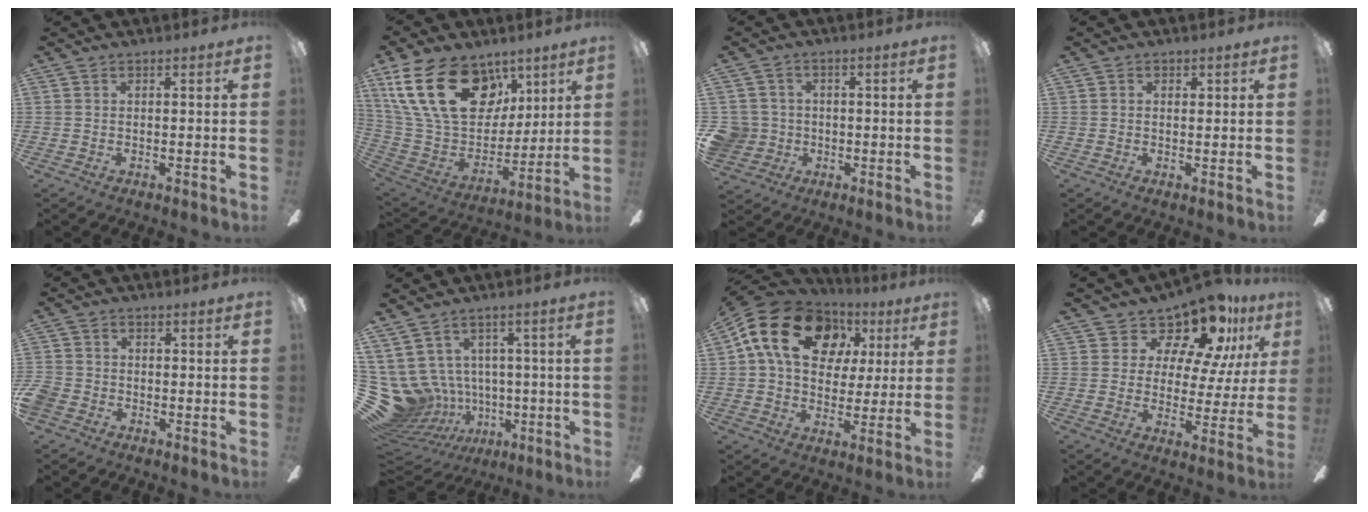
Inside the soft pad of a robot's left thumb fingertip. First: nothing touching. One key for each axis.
{"total": 26.8, "fx": 11.8, "fy": 17.4, "fz": 16.7, "tx": -0.332, "ty": -0.044, "tz": 0.214}
{"total": 6.3, "fx": -0.5, "fy": 6.1, "fz": 1.5, "tx": -0.060, "ty": 0.010, "tz": -0.009}
{"total": 0.8, "fx": 0.3, "fy": 0.6, "fz": 0.4, "tx": 0.001, "ty": 0.002, "tz": 0.002}
{"total": 3.6, "fx": -1.9, "fy": 2.7, "fz": 1.5, "tx": -0.033, "ty": 0.010, "tz": -0.038}
{"total": 11.5, "fx": 0.0, "fy": 11.0, "fz": 3.5, "tx": -0.139, "ty": -0.010, "tz": 0.026}
{"total": 18.4, "fx": 6.7, "fy": 13.6, "fz": 10.4, "tx": -0.176, "ty": -0.002, "tz": 0.125}
{"total": 13.6, "fx": 10.8, "fy": 6.1, "fz": 5.6, "tx": -0.099, "ty": -0.082, "tz": 0.190}